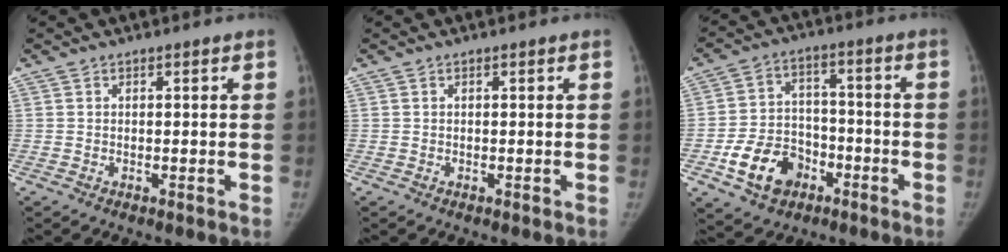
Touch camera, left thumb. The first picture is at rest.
{"total": 0.0}
{"total": 12.0, "force": [-5.7, 8.8, 5.9], "torque": [-0.072, 0.034, -0.092]}